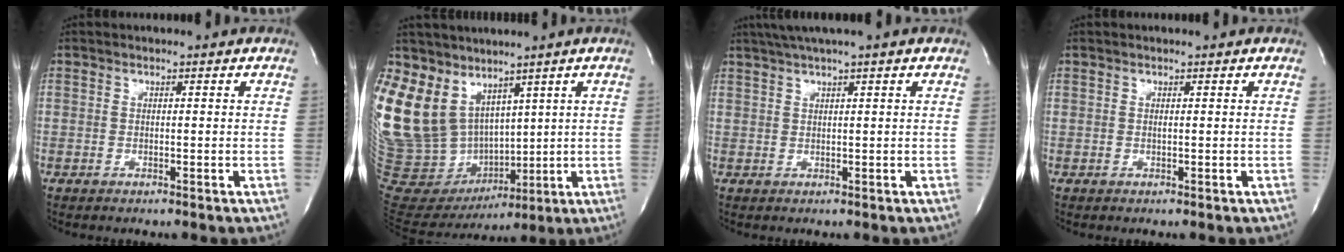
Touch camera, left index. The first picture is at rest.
{"total": 23.4, "force": [11.6, 17.2, 10.9], "torque": [-0.306, 0.046, 0.250]}
{"total": 4.6, "force": [3.4, -1.0, 2.9], "torque": [-0.047, 0.014, 0.062]}
{"total": 0.0}